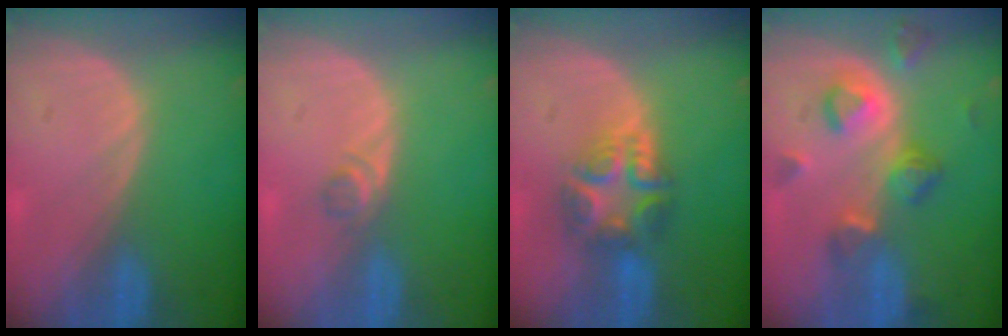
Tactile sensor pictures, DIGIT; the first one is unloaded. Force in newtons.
{"total": 1.8, "press": 1.5, "slide": 0.9}
{"total": 7.5, "press": 6.5, "slide": 3.7}
{"total": 7.8, "press": 7.1, "slide": 3.2}